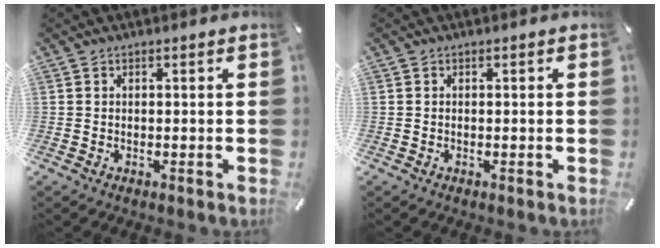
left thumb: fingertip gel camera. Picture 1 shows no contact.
{"total": 0.0}